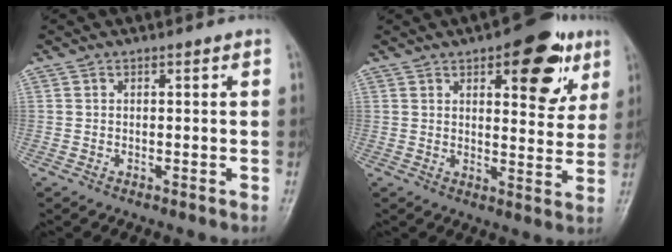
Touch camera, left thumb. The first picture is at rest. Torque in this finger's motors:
{"motor_torque": [1.67, 1.42, 1.04, -1.22, 0.14]}